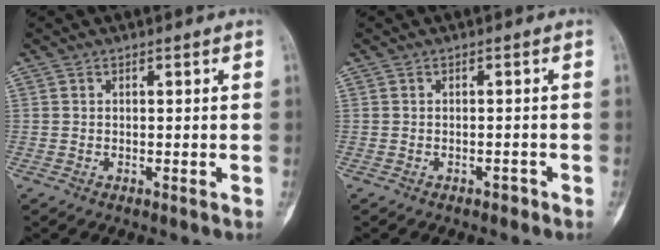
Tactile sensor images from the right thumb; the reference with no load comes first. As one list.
[{"total": 1.1, "force": [-0.9, 0.5, 0.4], "torque": [-0.008, 0.008, -0.012]}]